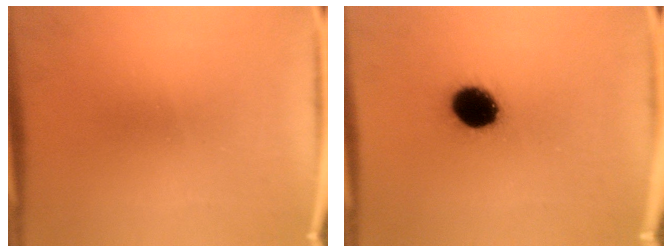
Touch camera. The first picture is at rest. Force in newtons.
{"total": 11.1}